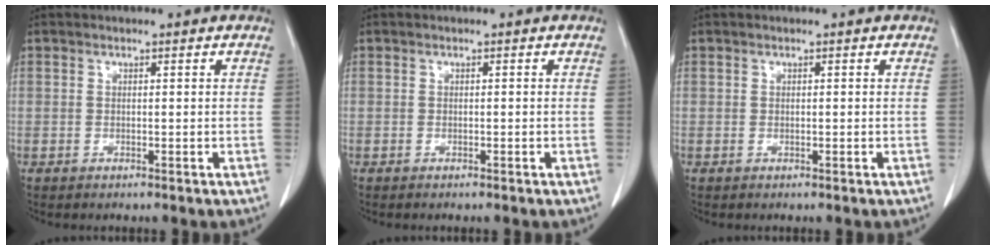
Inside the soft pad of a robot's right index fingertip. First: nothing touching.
{"total": 0.6, "force": [-0.5, 0.0, 0.4], "torque": [-0.008, 0.000, -0.006]}
{"total": 0.0}